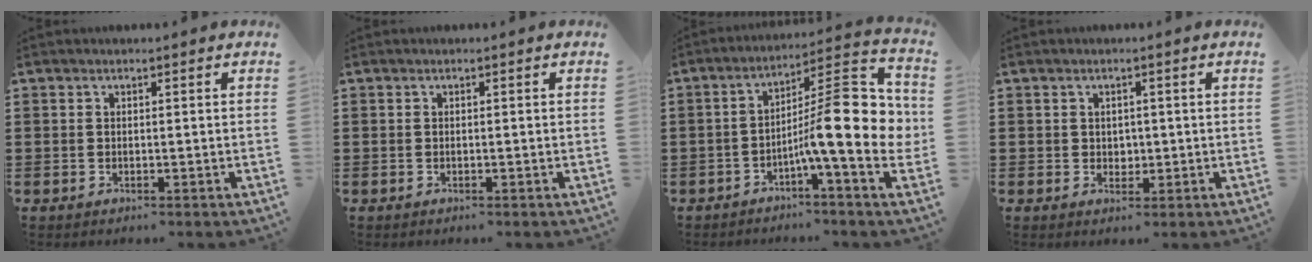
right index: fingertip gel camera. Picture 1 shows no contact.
{"total": 0.0}
{"total": 14.5, "force": [-1.6, 2.8, 14.1], "torque": [-0.216, -0.024, -0.031]}
{"total": 1.6, "force": [0.3, 1.4, 0.5], "torque": [-0.014, 0.008, 0.006]}